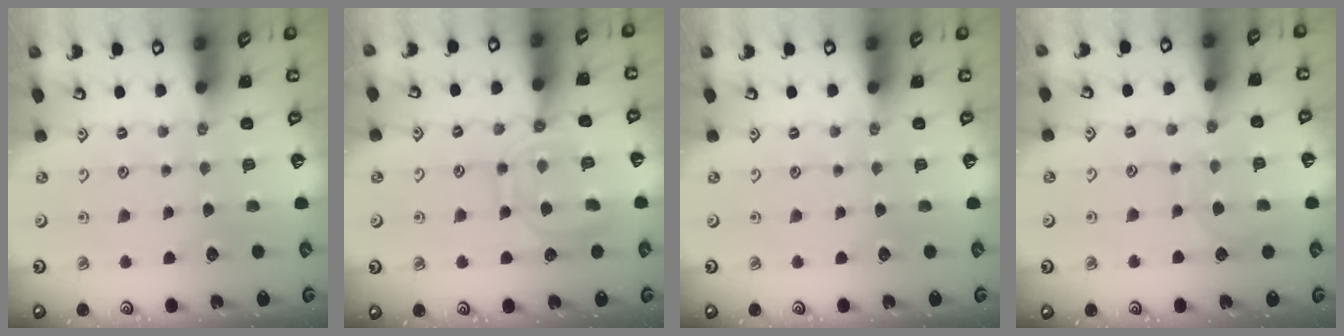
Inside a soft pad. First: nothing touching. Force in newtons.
{"total": 11.7, "press": 11.6, "slide": 1.2}
{"total": 0.0}
{"total": 7.2, "press": 7.2, "slide": 0.6}